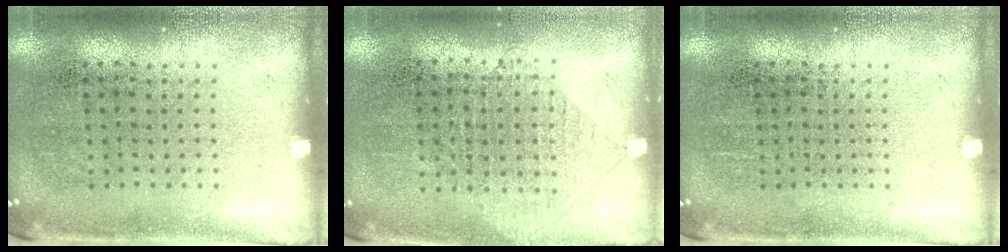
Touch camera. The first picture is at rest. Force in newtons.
{"total": 1.0, "press": 0.9, "slide": 0.4}
{"total": 0.0}